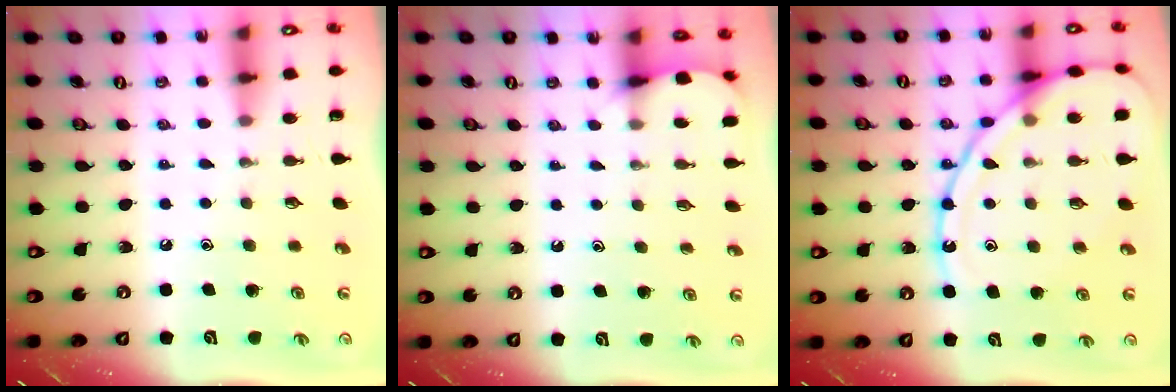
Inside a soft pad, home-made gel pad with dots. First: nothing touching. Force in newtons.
{"total": 3.9, "press": 3.9, "slide": 0.3}
{"total": 15.3, "press": 15.3, "slide": 1.5}